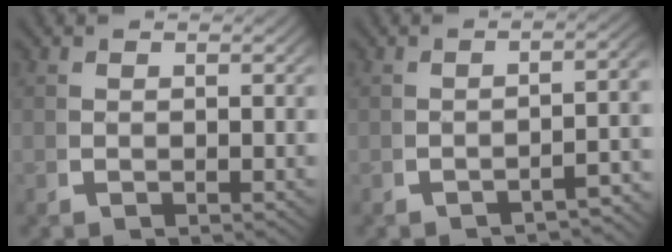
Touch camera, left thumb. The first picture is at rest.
{"total": 3.9, "force": [-2.5, 0.7, 2.9], "torque": [-0.034, 0.006, -0.035]}